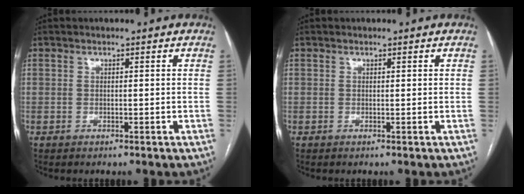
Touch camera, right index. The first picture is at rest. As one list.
[{"total": 0.0}]